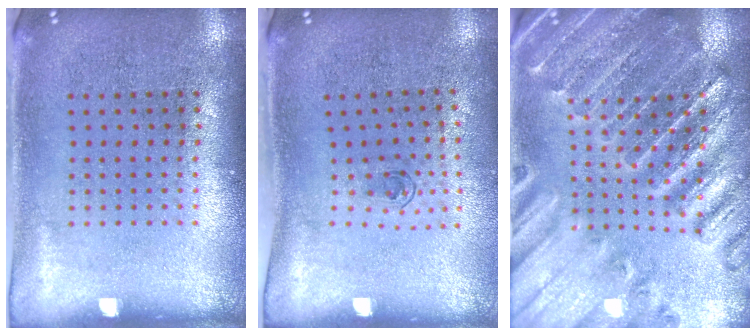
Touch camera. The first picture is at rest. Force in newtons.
{"total": 0.6, "press": 0.3, "slide": 0.6}
{"total": 2.8, "press": 2.8, "slide": 0.4}